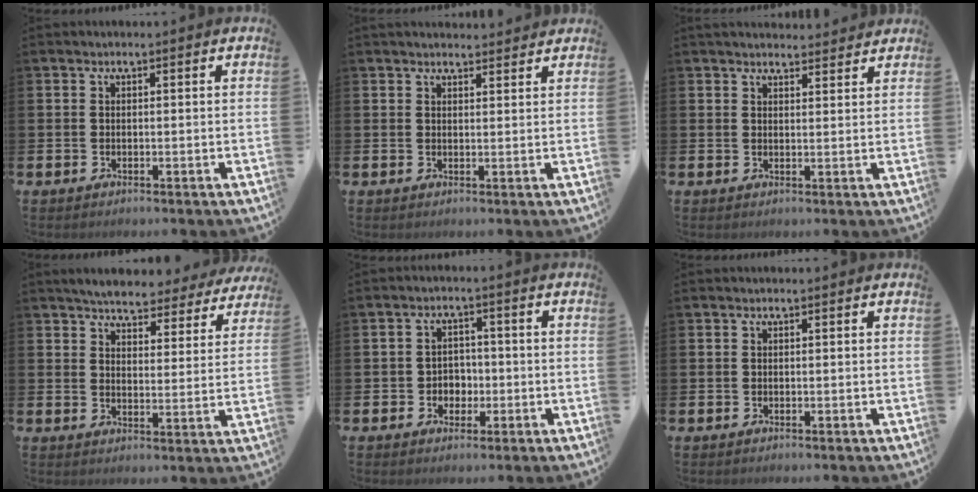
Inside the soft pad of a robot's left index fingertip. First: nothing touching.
{"total": 2.1, "force": [2.1, 0.4, 0.0], "torque": [0.005, -0.012, 0.036]}
{"total": 2.8, "force": [2.8, 0.4, 0.1], "torque": [0.002, -0.017, 0.048]}
{"total": 5.1, "force": [4.9, 0.7, 0.8], "torque": [-0.036, -0.032, 0.085]}
{"total": 2.8, "force": [-0.7, 2.5, 0.9], "torque": [-0.018, 0.002, -0.021]}
{"total": 0.0}